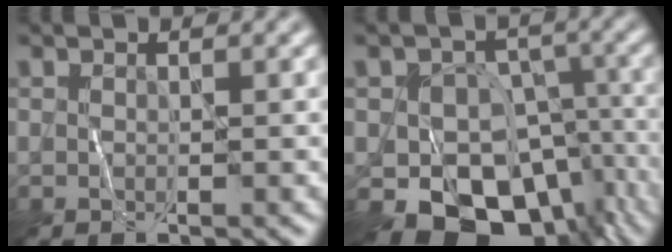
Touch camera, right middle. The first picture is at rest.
{"total": 11.7, "force": [-5.6, 8.3, 5.9], "torque": [-0.081, 0.005, -0.089]}